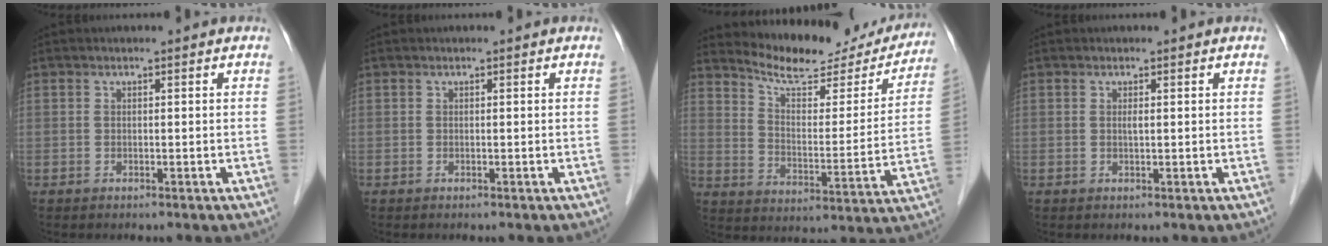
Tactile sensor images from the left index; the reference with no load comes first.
{"total": 0.0}
{"total": 18.5, "force": [17.2, 4.6, 5.2], "torque": [-0.066, -0.026, 0.229]}
{"total": 0.5, "force": [0.2, 0.1, 0.5], "torque": [-0.013, -0.001, 0.003]}